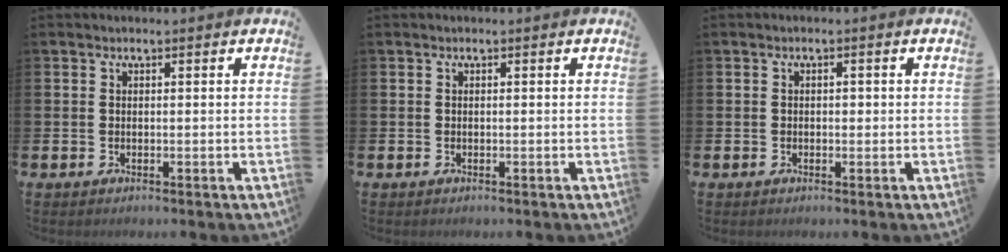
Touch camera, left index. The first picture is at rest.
{"total": 0.0}
{"total": 0.9, "force": [-0.1, 0.6, 0.7], "torque": [-0.009, 0.002, -0.005]}